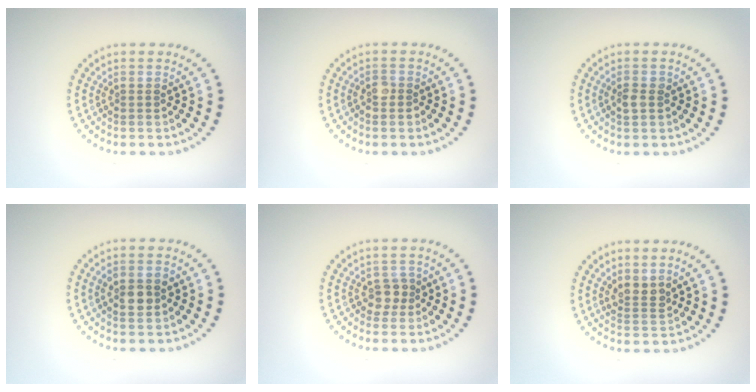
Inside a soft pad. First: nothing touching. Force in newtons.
{"total": 1.0, "press": 0.9, "slide": 0.5}
{"total": 1.4, "press": 1.4, "slide": 0.1}
{"total": 2.5, "press": 2.5, "slide": 0.1}
{"total": 1.8, "press": 1.5, "slide": 0.9}
{"total": 2.1, "press": 1.7, "slide": 1.2}